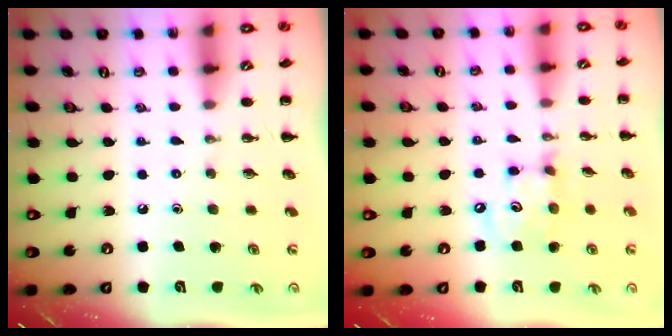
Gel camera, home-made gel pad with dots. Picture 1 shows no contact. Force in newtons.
{"total": 7.3, "press": 7.3, "slide": 0.6}